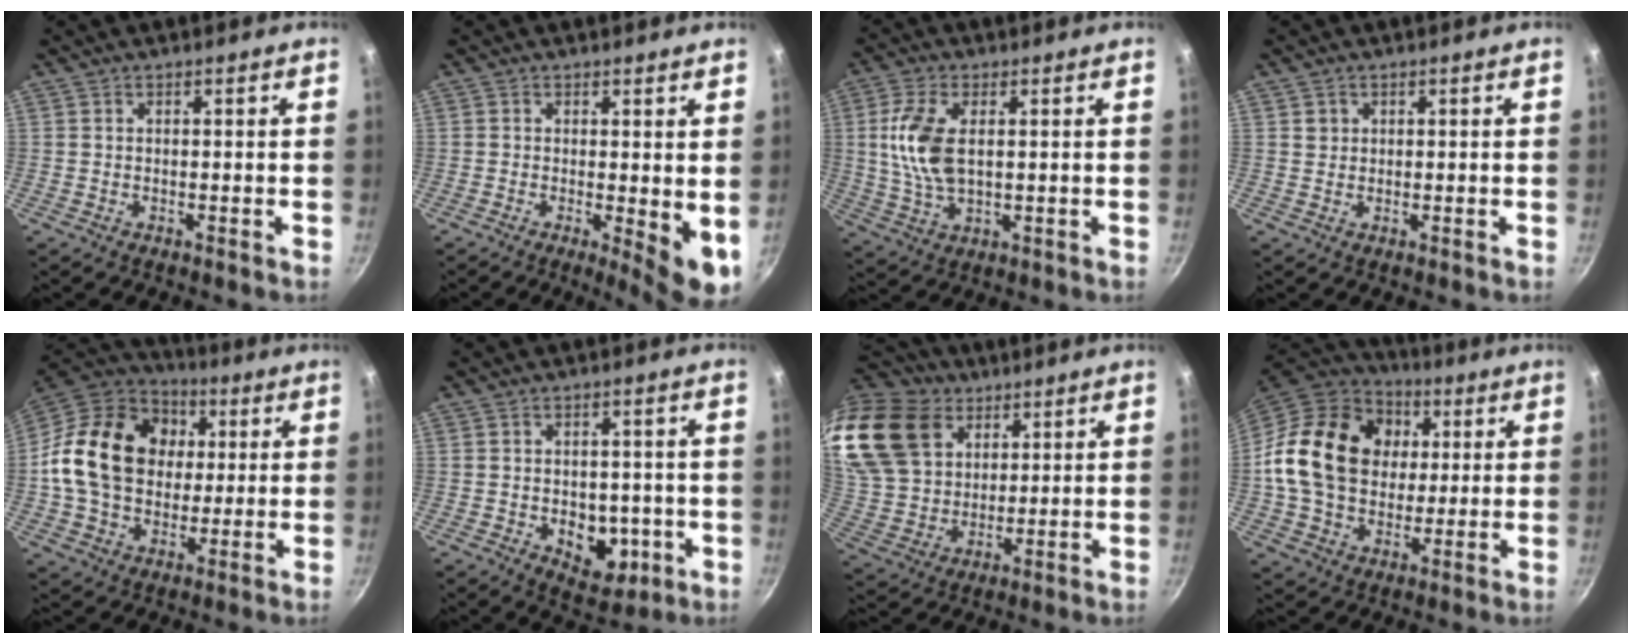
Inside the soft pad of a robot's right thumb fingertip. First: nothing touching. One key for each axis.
{"total": 6.8, "fx": -0.4, "fy": 2.0, "fz": 6.4, "tx": -0.079, "ty": -0.013, "tz": -0.003}
{"total": 10.2, "fx": 1.6, "fy": 5.3, "fz": 8.6, "tx": -0.175, "ty": -0.003, "tz": 0.035}
{"total": 1.4, "fx": 0.5, "fy": 1.3, "fz": 0.3, "tx": 0.003, "ty": 0.006, "tz": 0.008}
{"total": 21.7, "fx": 2.6, "fy": 16.8, "fz": 13.5, "tx": -0.211, "ty": 0.024, "tz": 0.039}
{"total": 9.5, "fx": -2.5, "fy": 6.6, "fz": 6.4, "tx": -0.048, "ty": -0.004, "tz": -0.024}
{"total": 21.6, "fx": 12.3, "fy": 14.8, "fz": 9.8, "tx": -0.193, "ty": -0.029, "tz": 0.246}
{"total": 22.3, "fx": 3.1, "fy": 17.3, "fz": 13.7, "tx": -0.216, "ty": 0.021, "tz": 0.051}